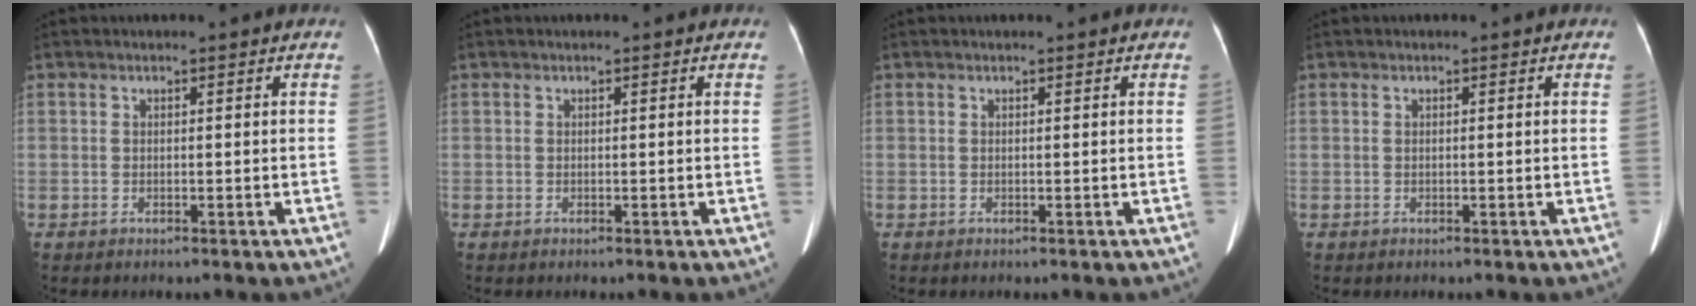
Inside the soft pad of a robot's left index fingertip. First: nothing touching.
{"total": 0.0}
{"total": 0.0}
{"total": 0.0}